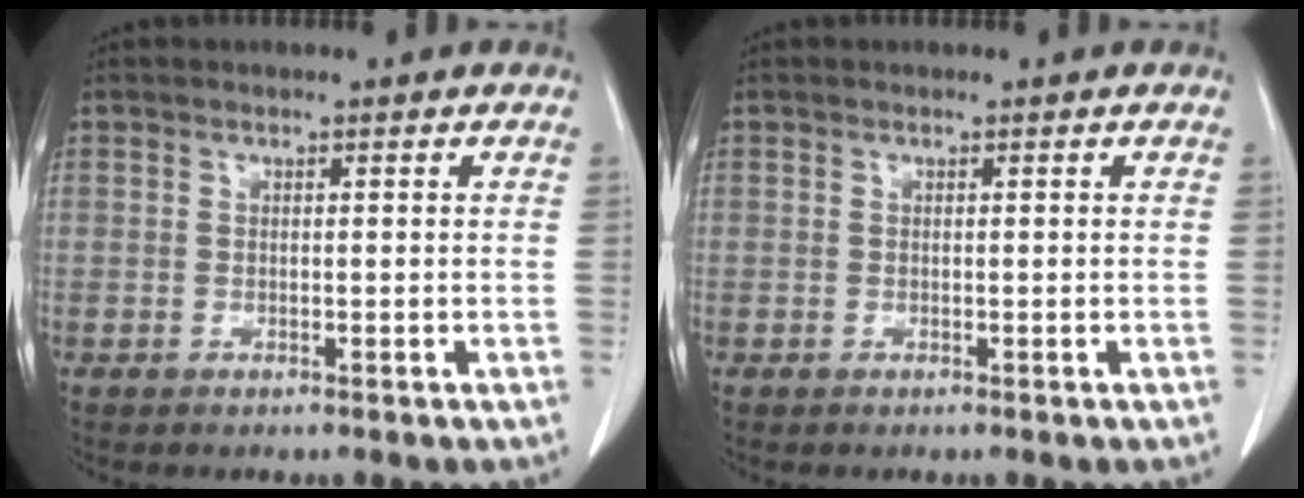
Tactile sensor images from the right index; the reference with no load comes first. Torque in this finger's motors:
{"motor_torque": [0.00, 0.00, 0.00, 0.00]}